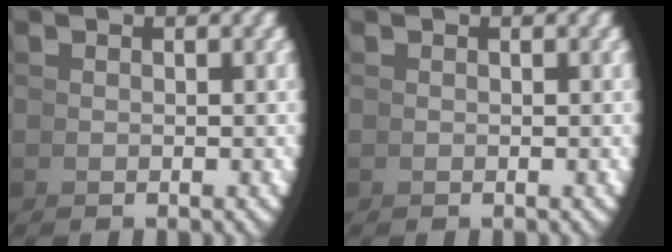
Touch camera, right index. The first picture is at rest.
{"total": 0.0}